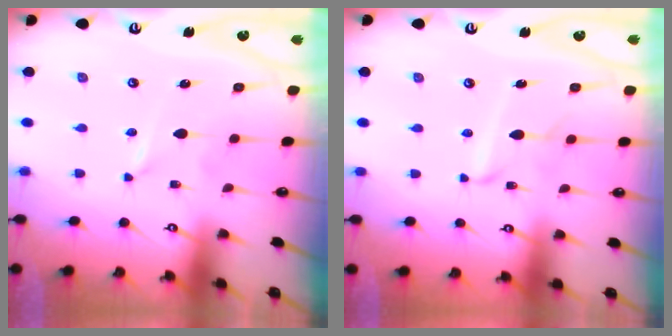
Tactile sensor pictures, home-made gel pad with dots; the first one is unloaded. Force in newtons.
{"total": 5.9, "press": 5.9, "slide": 0.4}